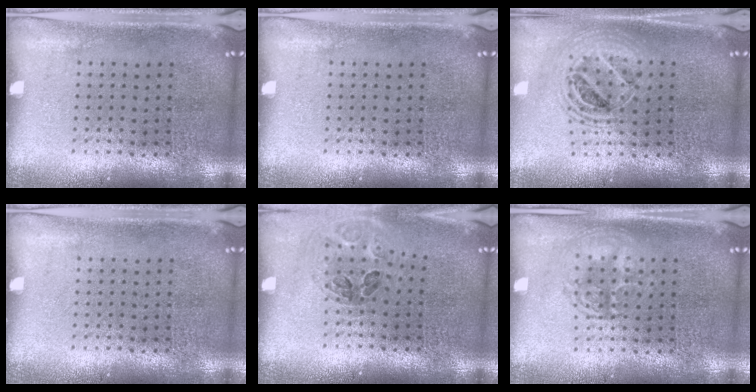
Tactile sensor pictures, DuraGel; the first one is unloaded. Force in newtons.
{"total": 0.0}
{"total": 1.8, "press": 1.5, "slide": 1.1}
{"total": 0.0}
{"total": 0.9, "press": 0.9, "slide": 0.2}
{"total": 1.3, "press": 1.3, "slide": 0.2}